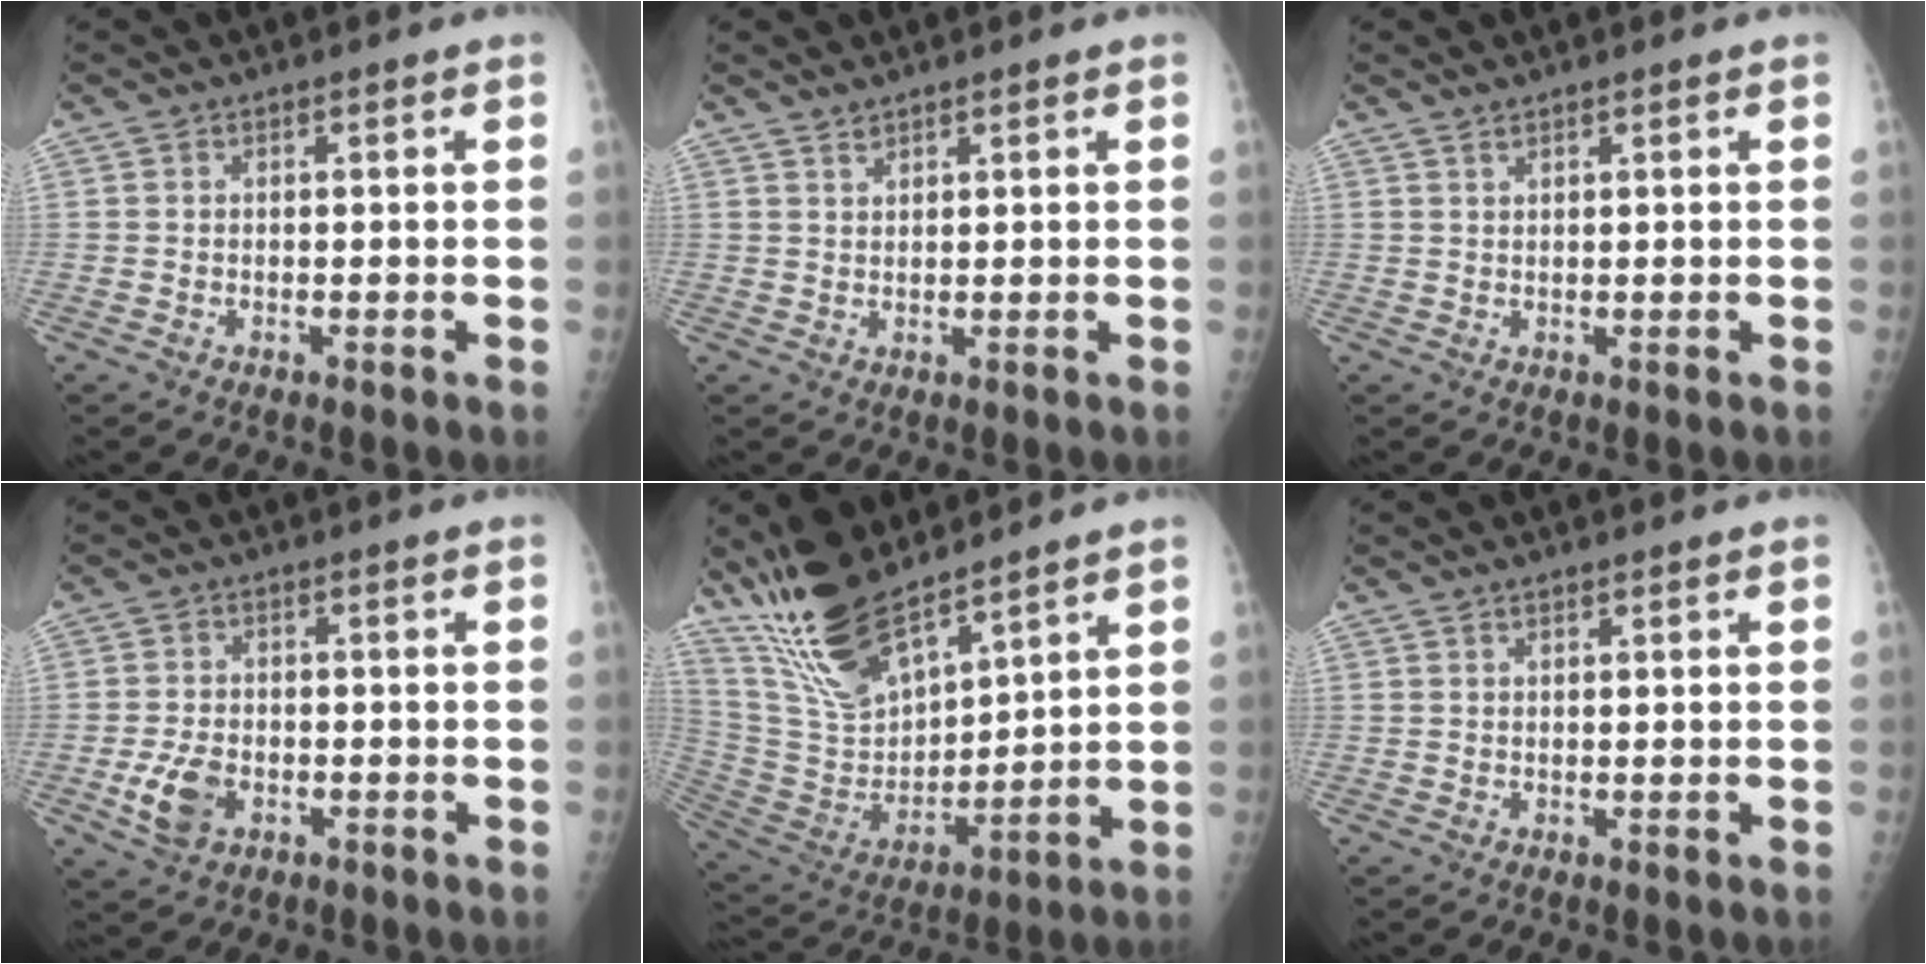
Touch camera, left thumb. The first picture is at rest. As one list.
[{"total": 1.6, "force": [1.5, 0.4, 0.4], "torque": [0.003, -0.008, 0.028]}, {"total": 1.2, "force": [1.1, 0.2, 0.4], "torque": [-0.003, -0.003, 0.023]}, {"total": 5.6, "force": [-1.9, 3.8, 3.7], "torque": [-0.066, 0.004, -0.033]}, {"total": 17.5, "force": [14.0, 5.2, 9.1], "torque": [-0.143, -0.072, 0.283]}, {"total": 0.8, "force": [0.7, 0.3, 0.4], "torque": [-0.003, 0.000, 0.013]}]